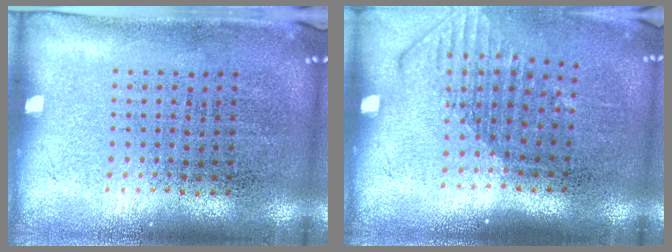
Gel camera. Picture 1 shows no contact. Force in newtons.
{"total": 1.5, "press": 1.2, "slide": 1.0}